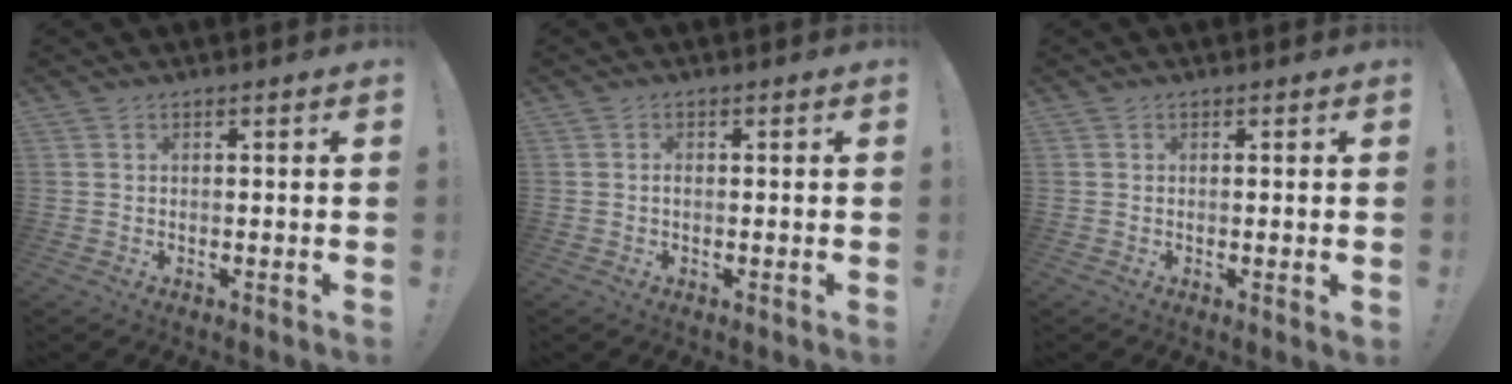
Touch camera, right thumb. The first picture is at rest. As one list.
[{"total": 0.9, "force": [-0.5, 0.3, 0.7], "torque": [-0.021, 0.006, -0.009]}, {"total": 0.9, "force": [0.1, -0.2, 0.9], "torque": [-0.016, 0.000, 0.001]}]